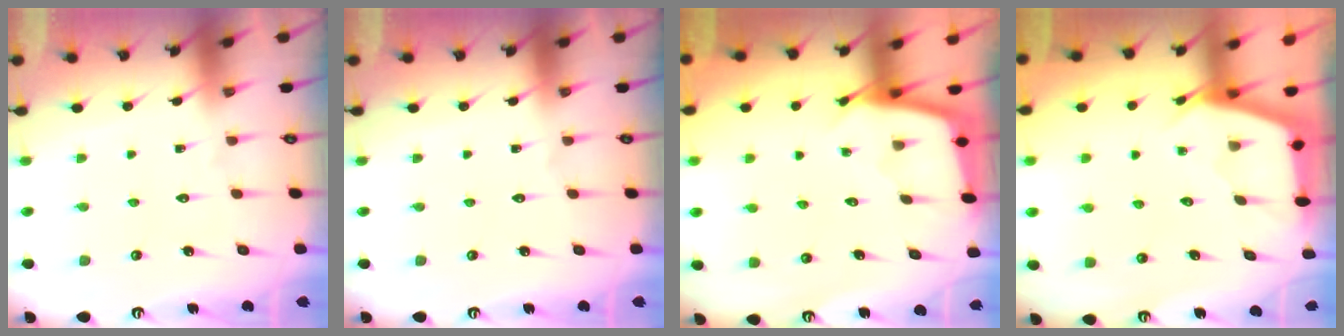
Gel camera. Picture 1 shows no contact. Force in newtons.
{"total": 0.0}
{"total": 2.4, "press": 2.4, "slide": 0.2}
{"total": 2.7, "press": 2.7, "slide": 0.3}